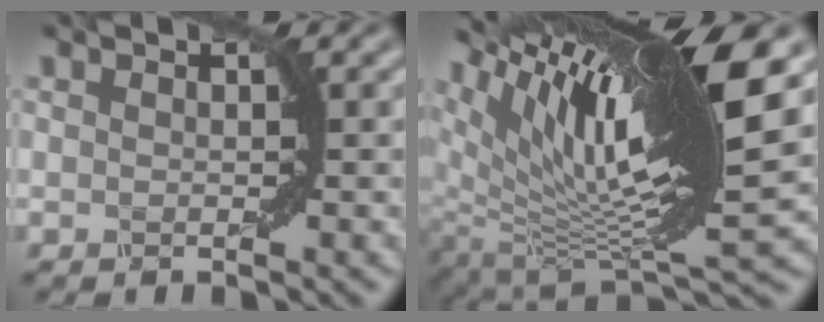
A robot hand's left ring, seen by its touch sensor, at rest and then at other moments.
{"total": 14.6, "force": [5.9, 3.7, 12.8], "torque": [-0.226, 0.010, 0.121]}